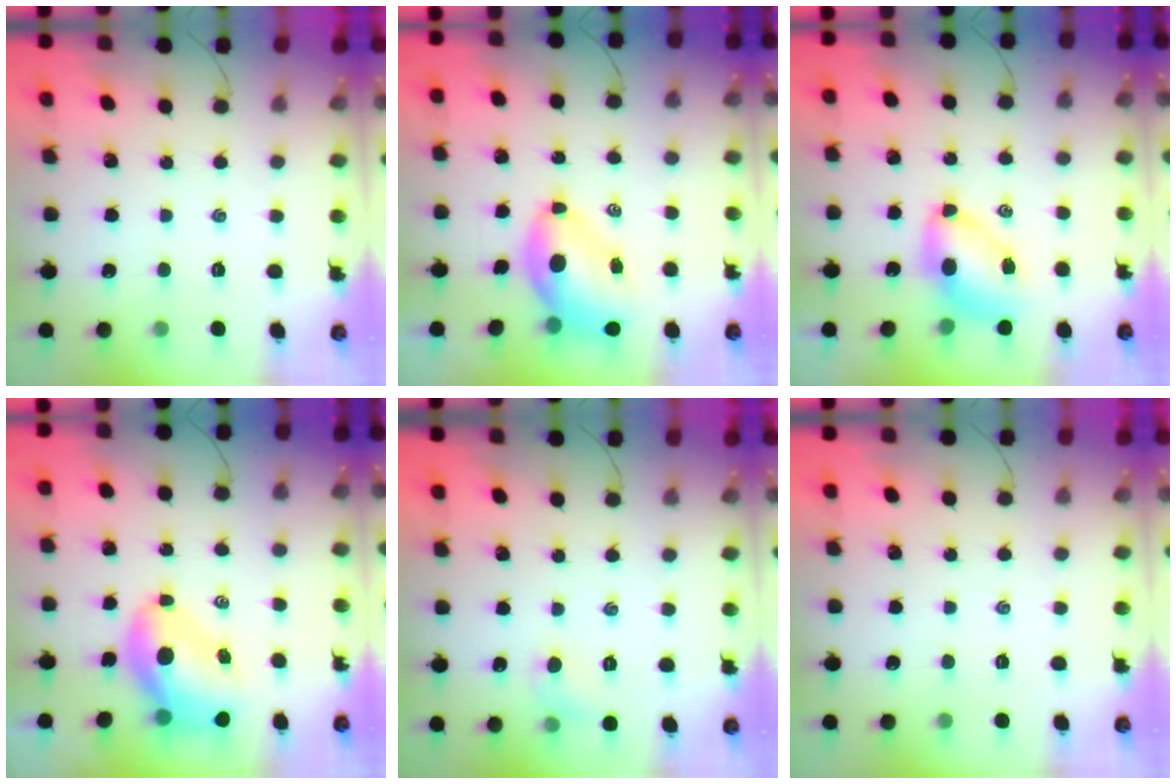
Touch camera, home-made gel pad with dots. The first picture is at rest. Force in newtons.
{"total": 9.4, "press": 9.0, "slide": 2.7}
{"total": 7.5, "press": 7.4, "slide": 1.1}
{"total": 9.2, "press": 8.9, "slide": 2.6}
{"total": 6.0, "press": 5.8, "slide": 1.6}
{"total": 0.0}